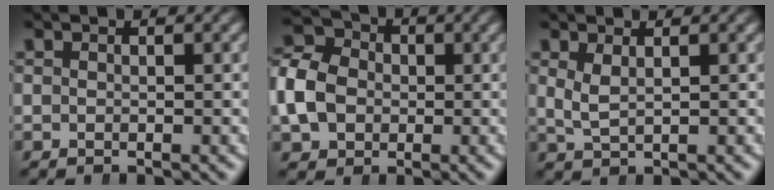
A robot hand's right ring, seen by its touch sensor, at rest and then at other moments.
{"total": 7.4, "force": [0.3, 6.4, 3.7], "torque": [-0.082, -0.002, 0.001]}
{"total": 1.7, "force": [0.5, 1.1, 1.2], "torque": [-0.038, -0.012, 0.021]}